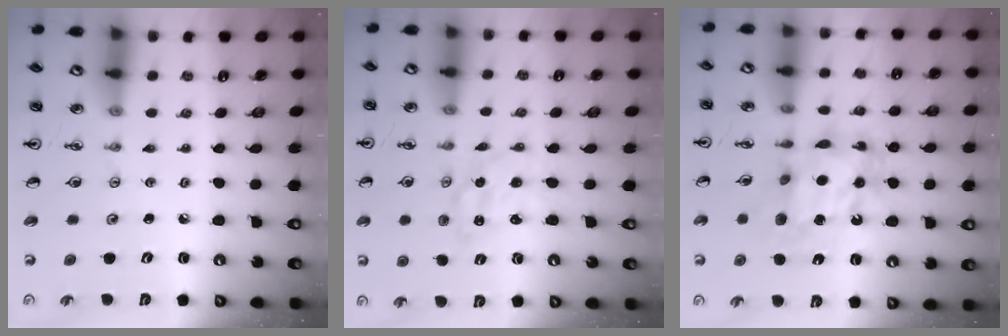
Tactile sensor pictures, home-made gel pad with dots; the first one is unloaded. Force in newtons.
{"total": 1.4, "press": 1.4, "slide": 0.1}
{"total": 12.9, "press": 12.8, "slide": 1.3}